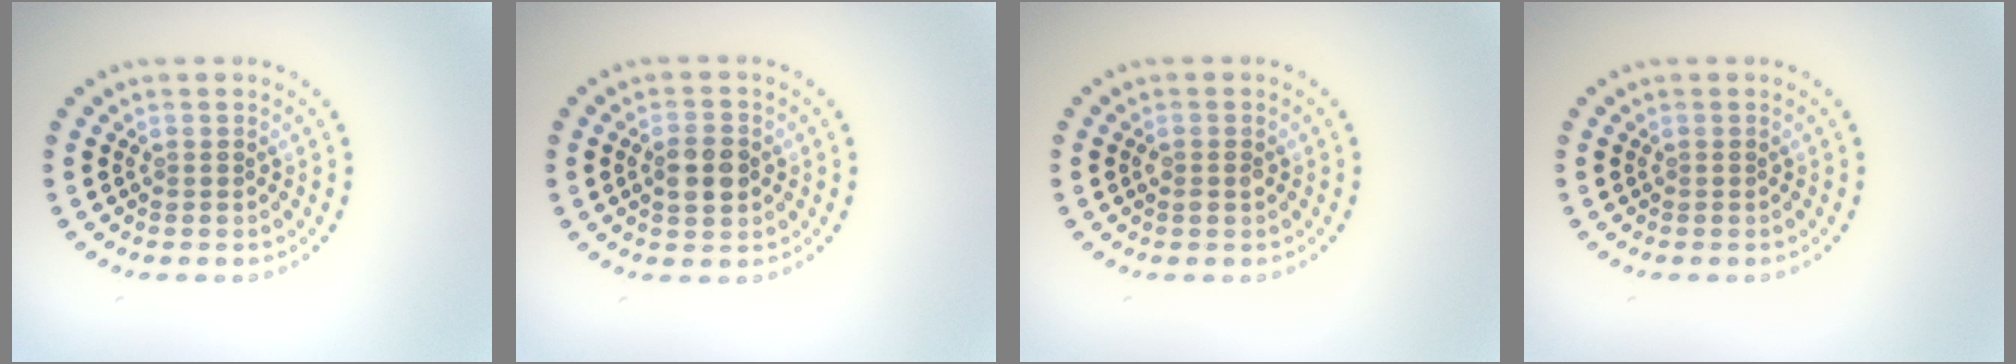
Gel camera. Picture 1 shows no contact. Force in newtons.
{"total": 2.9, "press": 2.8, "slide": 0.3}
{"total": 1.1, "press": 1.1, "slide": 0.2}
{"total": 0.0}